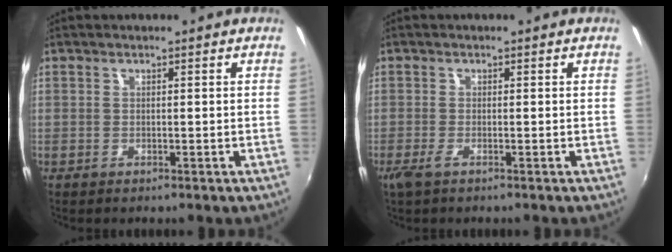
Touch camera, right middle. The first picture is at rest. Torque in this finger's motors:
{"motor_torque": [0.65, -0.47, 0.16, 0.04]}